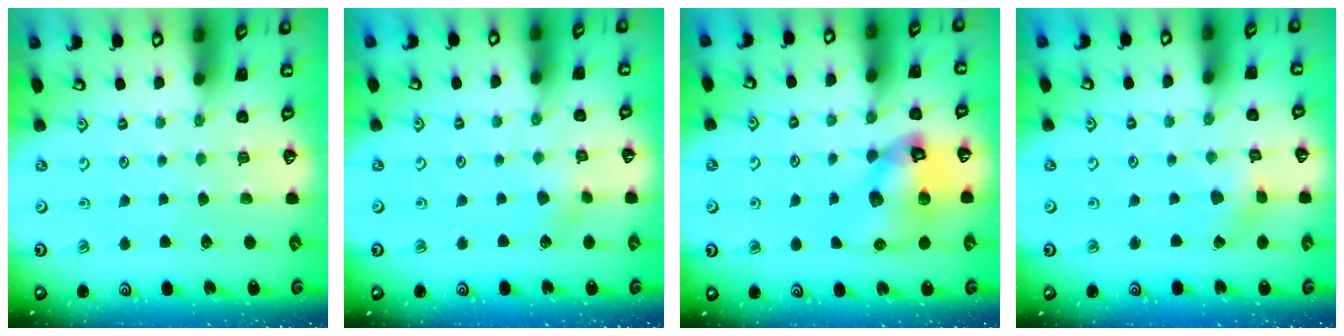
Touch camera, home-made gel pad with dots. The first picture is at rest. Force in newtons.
{"total": 2.9, "press": 2.8, "slide": 0.2}
{"total": 14.0, "press": 13.9, "slide": 2.0}
{"total": 2.7, "press": 2.7, "slide": 0.2}